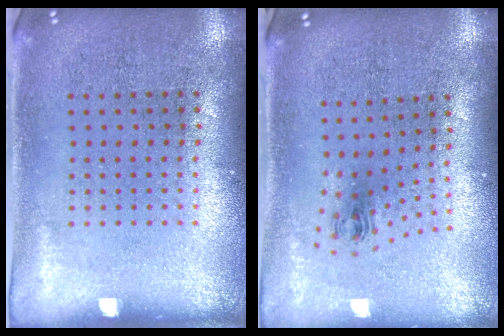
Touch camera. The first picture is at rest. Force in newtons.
{"total": 1.0, "press": 0.5, "slide": 0.9}